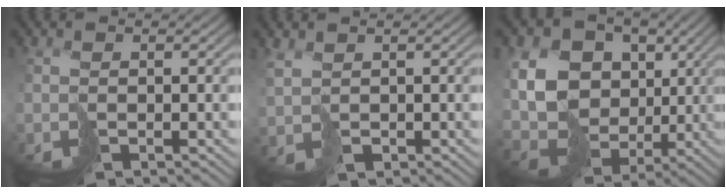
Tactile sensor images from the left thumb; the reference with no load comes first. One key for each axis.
{"total": 1.8, "fx": 1.6, "fy": 0.7, "fz": 0.3, "tx": -0.016, "ty": 0.002, "tz": 0.039}
{"total": 15.5, "fx": 2.8, "fy": 12.8, "fz": 8.2, "tx": -0.225, "ty": 0.011, "tz": 0.061}